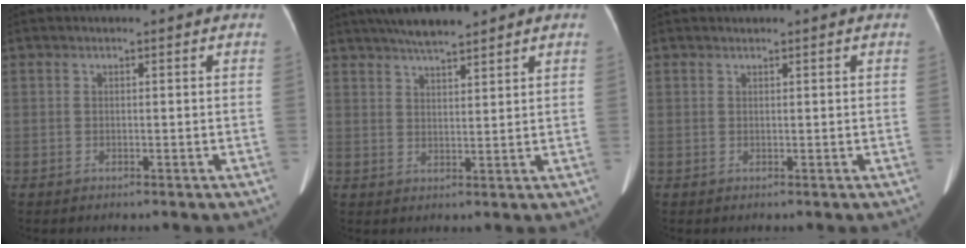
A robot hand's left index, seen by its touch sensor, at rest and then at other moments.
{"total": 7.8, "force": [6.6, 0.9, 4.1], "torque": [-0.062, 0.021, 0.109]}
{"total": 0.7, "force": [0.6, 0.1, 0.1], "torque": [-0.008, 0.011, 0.015]}